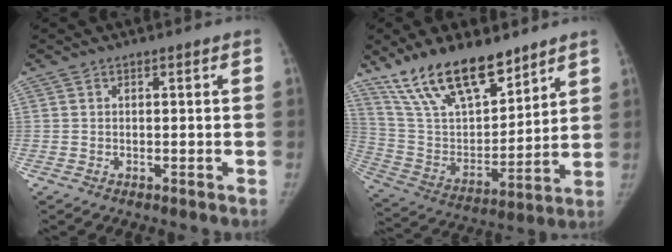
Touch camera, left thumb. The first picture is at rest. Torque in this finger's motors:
{"motor_torque": [0.88, 0.82, 1.47, -1.30, 0.27]}